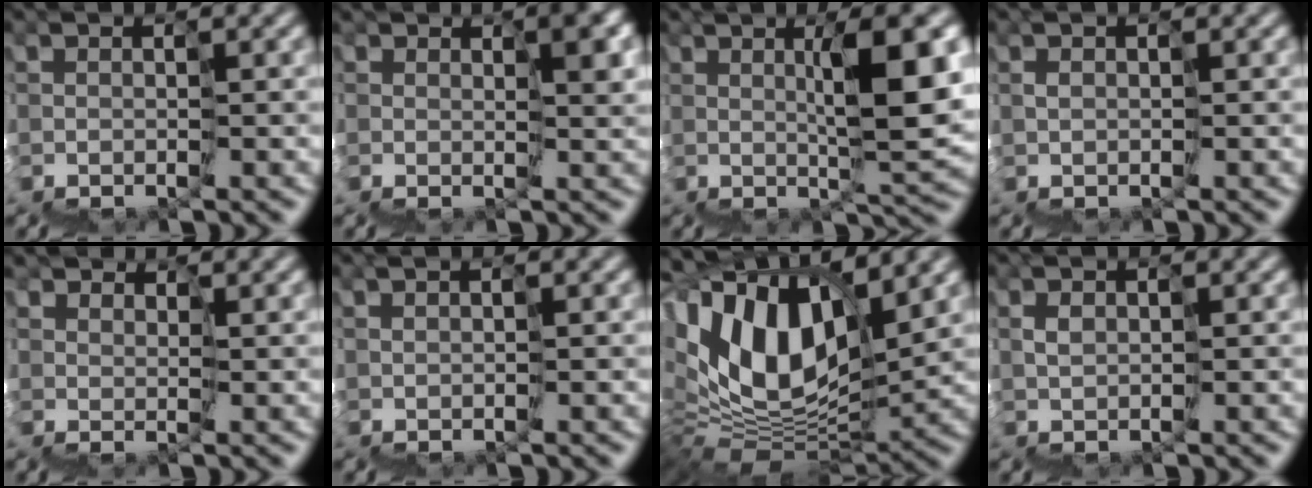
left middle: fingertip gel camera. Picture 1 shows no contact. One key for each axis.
{"total": 5.9, "fx": 3.1, "fy": 2.2, "fz": 4.4, "tx": -0.061, "ty": 0.014, "tz": 0.063}
{"total": 7.0, "fx": 2.6, "fy": 0.6, "fz": 6.5, "tx": -0.088, "ty": 0.020, "tz": 0.043}
{"total": 0.7, "fx": 0.4, "fy": 0.3, "fz": 0.5, "tx": -0.007, "ty": 0.009, "tz": 0.008}
{"total": 2.4, "fx": 2.3, "fy": -0.1, "fz": -0.7, "tx": 0.008, "ty": 0.016, "tz": 0.045}
{"total": 0.7, "fx": 0.7, "fy": 0.0, "fz": 0.2, "tx": -0.003, "ty": 0.010, "tz": 0.015}
{"total": 9.7, "fx": 4.7, "fy": 4.6, "fz": 7.1, "tx": -0.134, "ty": 0.018, "tz": 0.081}
{"total": 0.7, "fx": 0.5, "fy": 0.0, "fz": 0.5, "tx": -0.013, "ty": 0.013, "tz": 0.009}